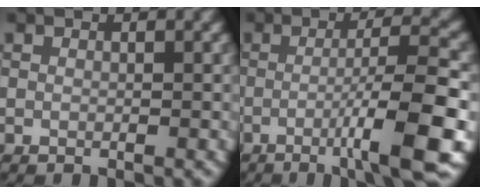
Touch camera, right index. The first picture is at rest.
{"total": 8.6, "force": [-3.1, 1.1, 7.9], "torque": [-0.112, 0.013, -0.059]}